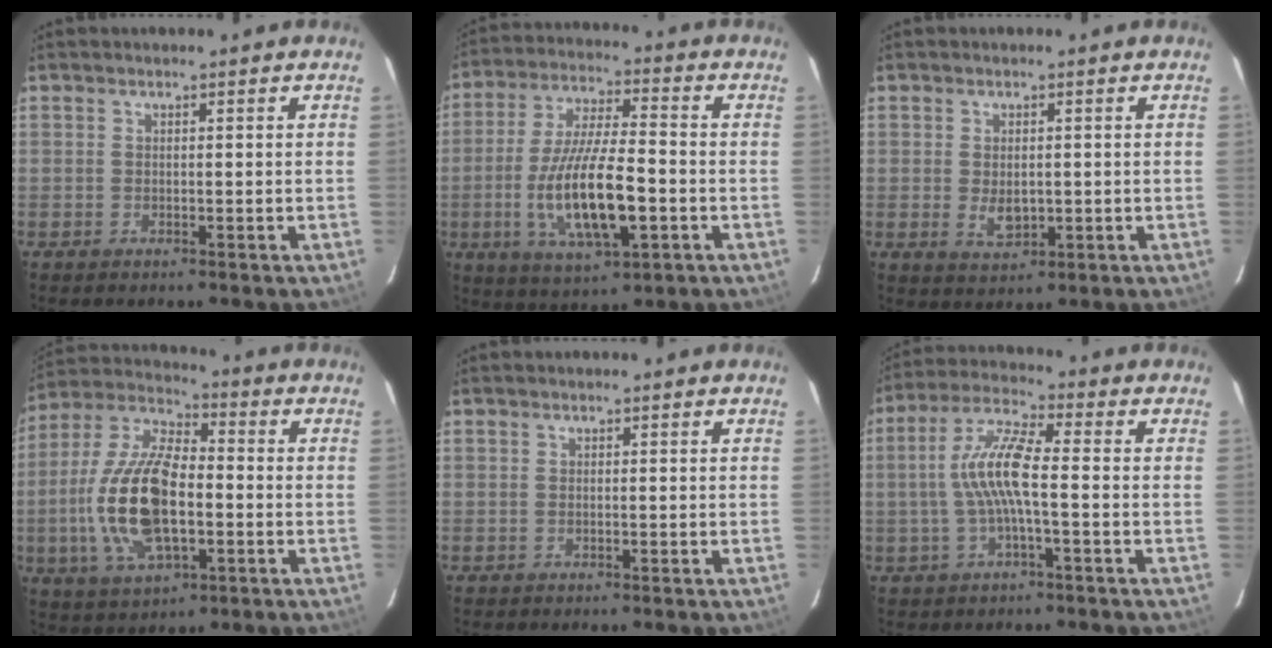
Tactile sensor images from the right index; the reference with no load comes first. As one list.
[{"total": 16.0, "force": [-4.2, 4.5, 14.8], "torque": [-0.297, -0.017, -0.070]}, {"total": 4.1, "force": [-0.4, 2.7, 3.1], "torque": [-0.053, -0.007, 0.000]}, {"total": 18.1, "force": [-3.1, 8.2, 15.9], "torque": [-0.333, 0.000, -0.058]}, {"total": 0.0}, {"total": 9.3, "force": [-1.1, 1.5, 9.1], "torque": [-0.191, 0.011, -0.021]}]